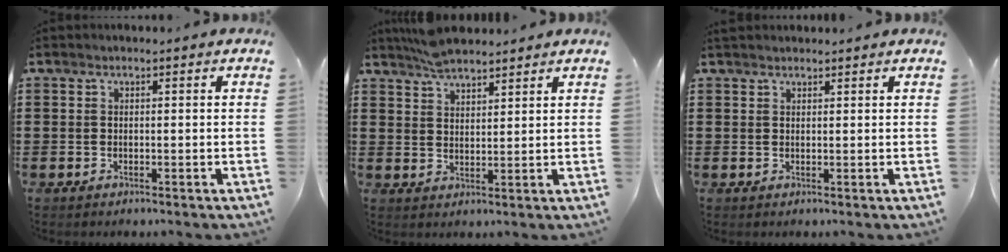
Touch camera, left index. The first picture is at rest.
{"total": 4.2, "force": [4.0, 0.9, 1.0], "torque": [-0.029, -0.008, 0.076]}
{"total": 1.1, "force": [1.0, 0.3, 0.1], "torque": [-0.004, 0.001, 0.020]}